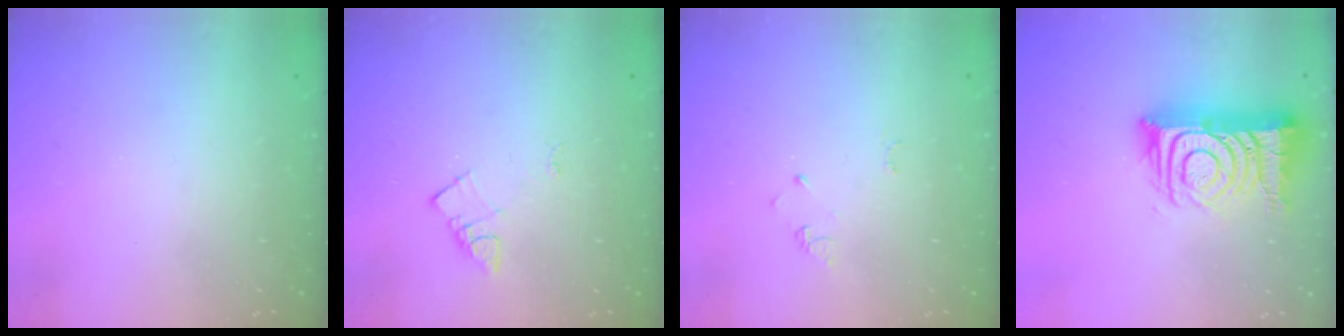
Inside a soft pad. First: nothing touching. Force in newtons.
{"total": 4.5, "press": 4.5, "slide": 0.5}
{"total": 2.6, "press": 2.6, "slide": 0.4}
{"total": 17.6, "press": 17.5, "slide": 1.6}